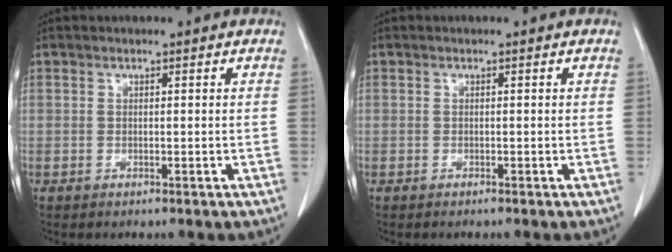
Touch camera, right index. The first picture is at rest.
{"total": 0.0}